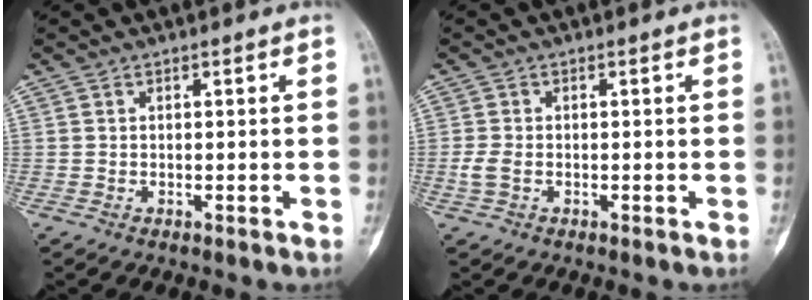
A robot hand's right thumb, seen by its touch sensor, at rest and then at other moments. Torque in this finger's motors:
{"motor_torque": [-0.17, -0.01, 0.39, -0.08, 0.10]}